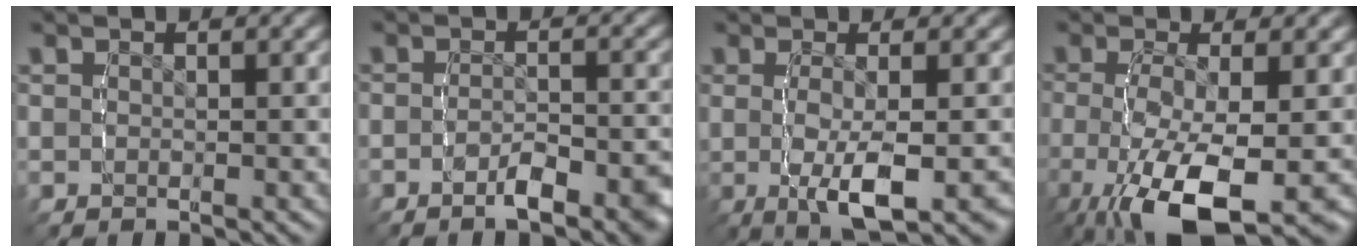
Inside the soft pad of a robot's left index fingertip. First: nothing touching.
{"total": 3.5, "force": [-2.7, 1.1, 2.0], "torque": [-0.041, 0.000, -0.052]}
{"total": 6.1, "force": [-1.6, 2.2, 5.5], "torque": [-0.109, -0.015, -0.018]}
{"total": 8.9, "force": [-4.2, 4.2, 6.6], "torque": [-0.151, -0.044, -0.042]}